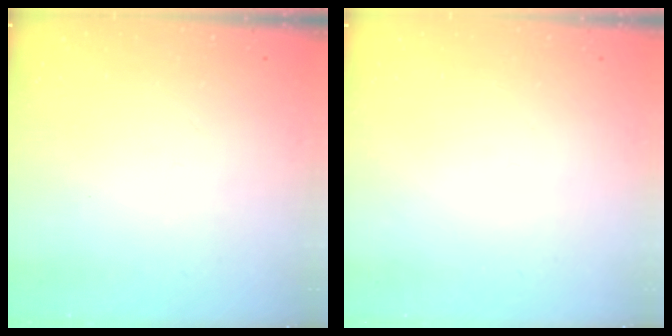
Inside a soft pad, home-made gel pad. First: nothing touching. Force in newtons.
{"total": 1.5, "press": 1.5, "slide": 0.1}